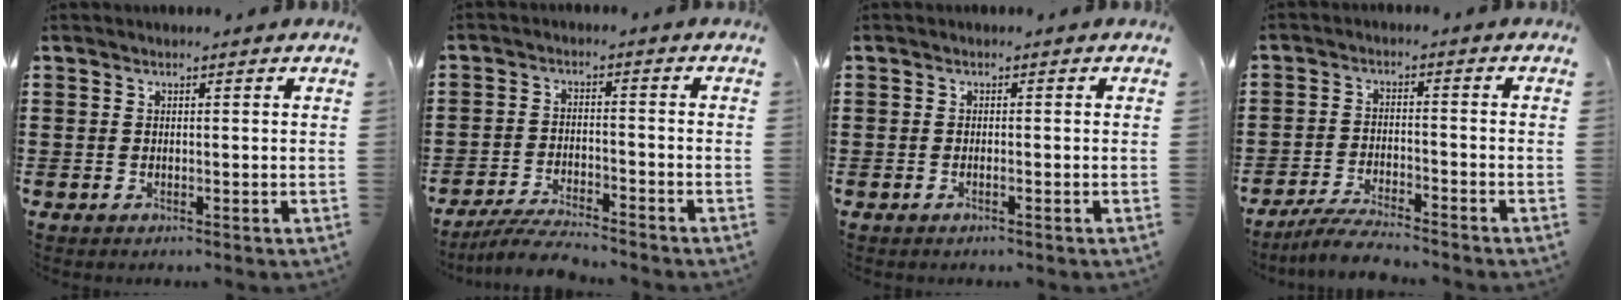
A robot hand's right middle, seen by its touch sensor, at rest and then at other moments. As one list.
[{"total": 5.0, "force": [-4.8, 0.2, 1.6], "torque": [-0.032, -0.004, -0.095]}, {"total": 0.6, "force": [-0.4, 0.0, 0.5], "torque": [-0.009, -0.001, -0.007]}, {"total": 4.8, "force": [-4.4, 0.2, 1.9], "torque": [-0.045, -0.007, -0.089]}]